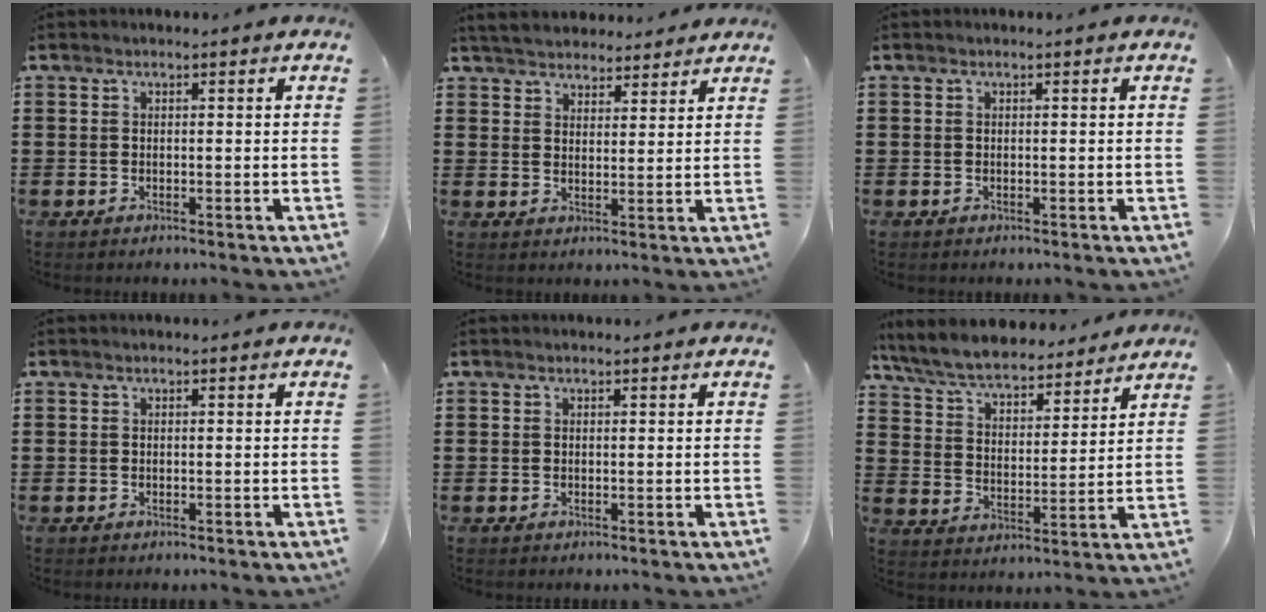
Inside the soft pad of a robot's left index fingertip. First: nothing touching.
{"total": 4.2, "force": [4.1, 1.1, 0.5], "torque": [-0.025, -0.009, 0.075]}
{"total": 0.0}
{"total": 0.0}
{"total": 0.0}
{"total": 7.6, "force": [7.1, 1.1, 2.5], "torque": [-0.079, -0.038, 0.126]}